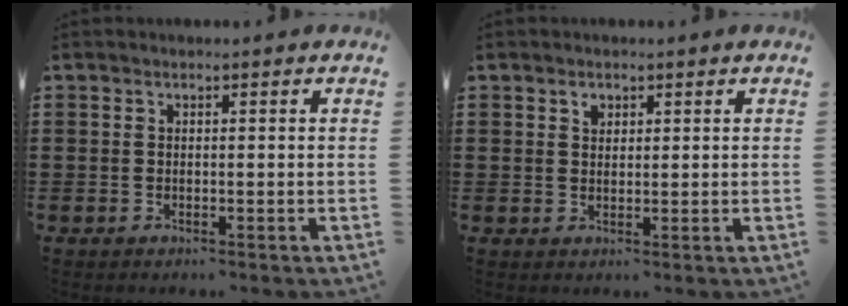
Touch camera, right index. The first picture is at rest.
{"total": 1.4, "force": [0.8, 1.0, 0.6], "torque": [-0.013, 0.003, 0.015]}